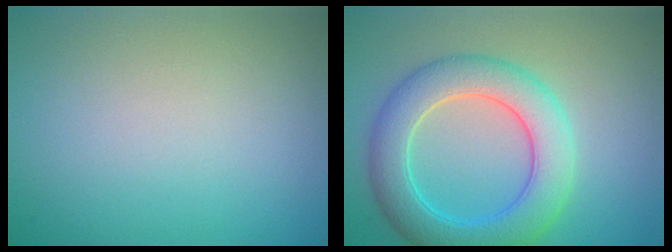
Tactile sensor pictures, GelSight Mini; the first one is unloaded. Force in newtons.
{"total": 6.3, "press": 6.3, "slide": 0.6}